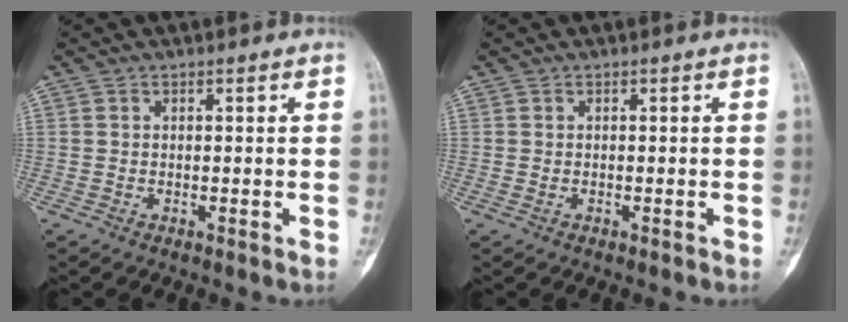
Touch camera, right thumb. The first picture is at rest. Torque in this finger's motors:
{"motor_torque": [4.79, 0.21, 0.78, -1.02, 0.02]}